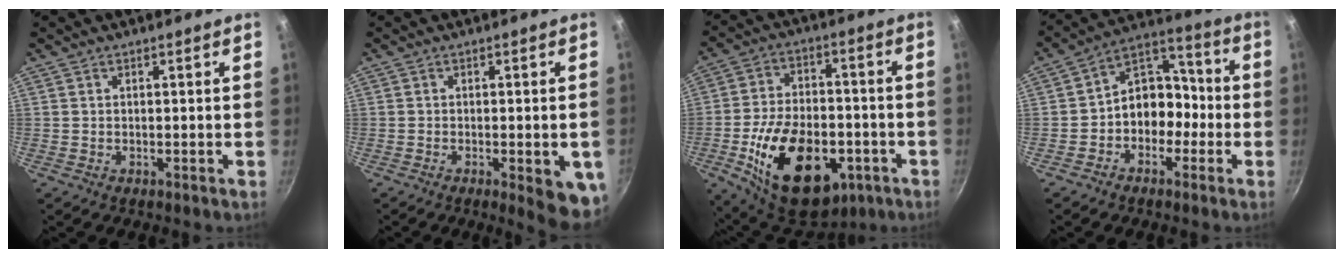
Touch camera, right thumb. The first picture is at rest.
{"total": 8.1, "force": [-2.5, 2.4, 7.3], "torque": [-0.069, 0.003, -0.027]}
{"total": 23.2, "force": [-7.6, 14.0, 16.8], "torque": [-0.260, 0.028, -0.105]}
{"total": 10.7, "force": [-2.8, 8.4, 5.9], "torque": [-0.031, 0.066, -0.062]}